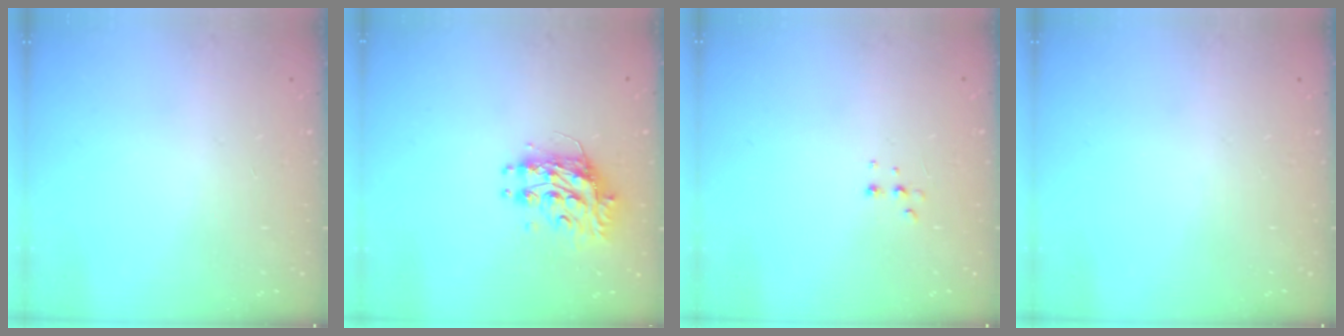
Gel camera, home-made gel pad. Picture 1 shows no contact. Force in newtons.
{"total": 10.7, "press": 10.7, "slide": 0.3}
{"total": 4.2, "press": 4.1, "slide": 1.0}
{"total": 0.0}